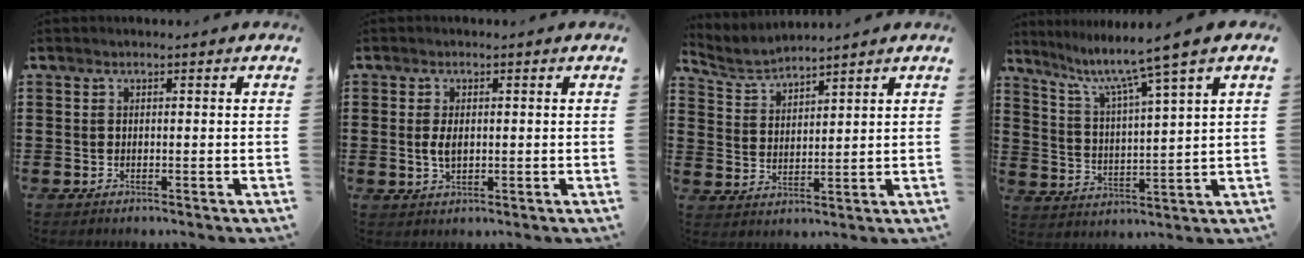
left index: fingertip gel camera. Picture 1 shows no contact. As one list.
[{"total": 2.8, "force": [0.2, 1.4, 2.4], "torque": [-0.056, 0.003, 0.000]}, {"total": 3.9, "force": [3.8, 0.3, 0.5], "torque": [-0.027, -0.016, 0.067]}, {"total": 7.3, "force": [5.6, -1.0, 4.5], "torque": [-0.110, -0.042, 0.086]}]